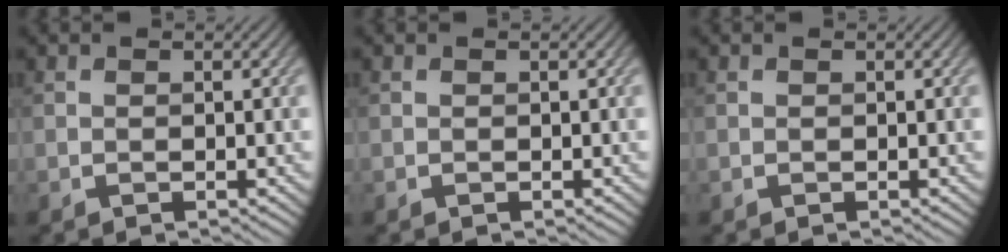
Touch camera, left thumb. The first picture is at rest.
{"total": 0.0}
{"total": 0.0}